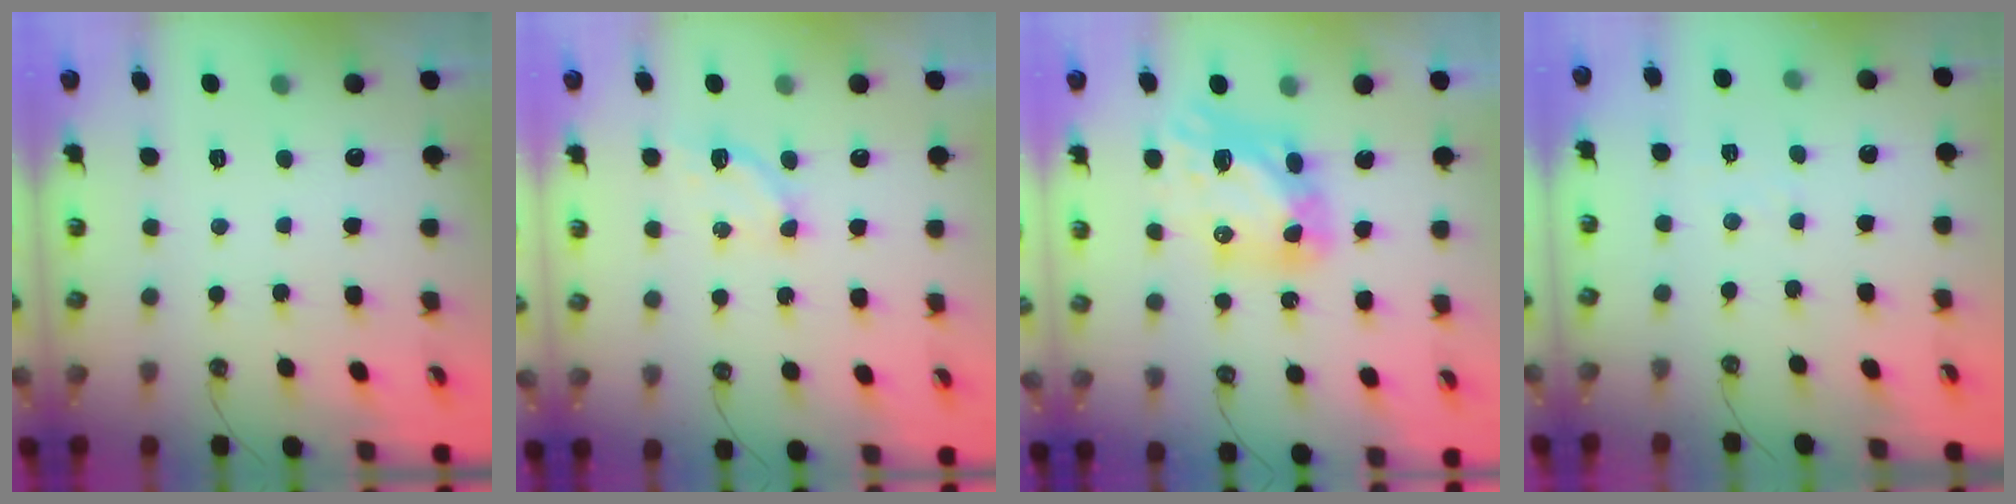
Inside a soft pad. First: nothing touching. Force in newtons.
{"total": 4.9, "press": 4.8, "slide": 0.9}
{"total": 12.0, "press": 11.9, "slide": 1.3}
{"total": 2.7, "press": 2.7, "slide": 0.4}